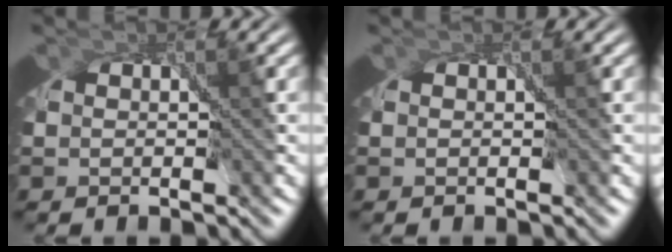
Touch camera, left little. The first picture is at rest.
{"total": 0.0}